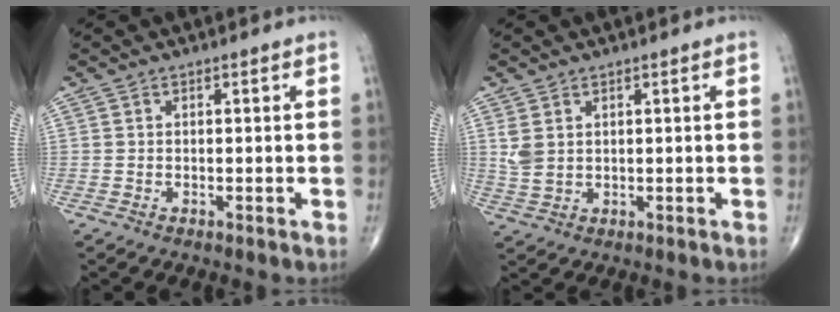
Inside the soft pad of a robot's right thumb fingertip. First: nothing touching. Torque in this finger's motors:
{"motor_torque": [0.70, 0.66, 0.47, 0.31, 0.02]}